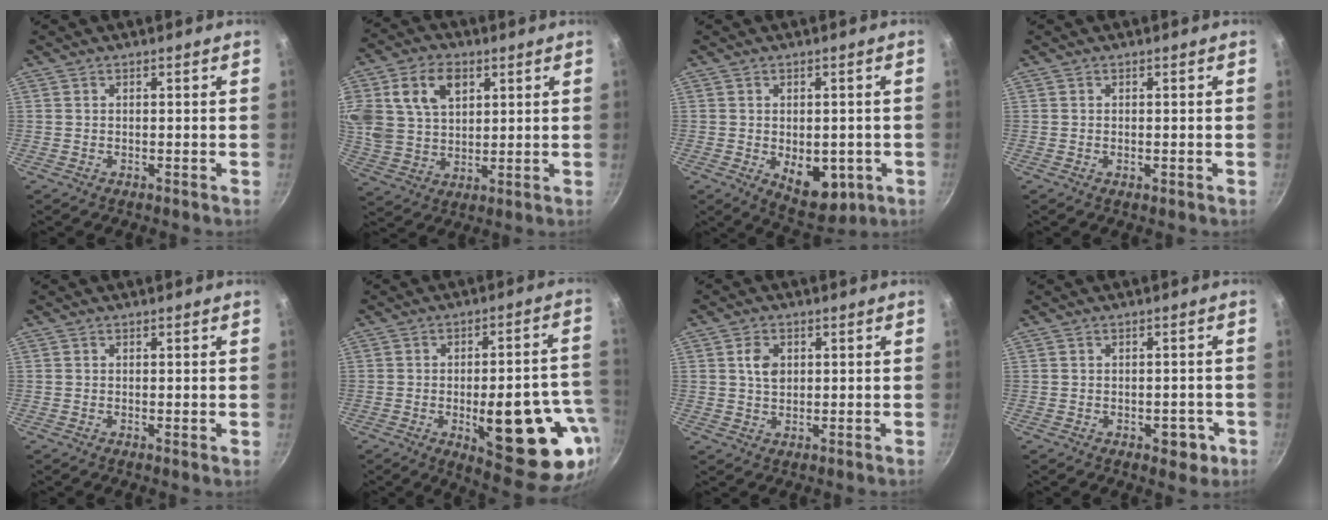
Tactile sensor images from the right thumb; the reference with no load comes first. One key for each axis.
{"total": 16.7, "fx": 5.9, "fy": 11.8, "fz": 10.2, "tx": -0.201, "ty": 0.006, "tz": 0.112}
{"total": 9.6, "fx": -2.1, "fy": 5.9, "fz": 7.2, "tx": -0.063, "ty": -0.009, "tz": -0.015}
{"total": 0.7, "fx": -0.1, "fy": 0.3, "fz": 0.6, "tx": -0.010, "ty": 0.000, "tz": -0.002}
{"total": 0.6, "fx": 0.1, "fy": 0.2, "fz": 0.6, "tx": -0.008, "ty": -0.006, "tz": -0.002}
{"total": 22.5, "fx": -6.4, "fy": 8.4, "fz": 19.9, "tx": -0.212, "ty": 0.015, "tz": -0.074}
{"total": 4.1, "fx": 1.0, "fy": 3.0, "fz": 2.6, "tx": -0.034, "ty": -0.002, "tz": 0.017}
{"total": 4.4, "fx": -1.6, "fy": 2.8, "fz": 3.0, "tx": -0.012, "ty": 0.013, "tz": -0.013}